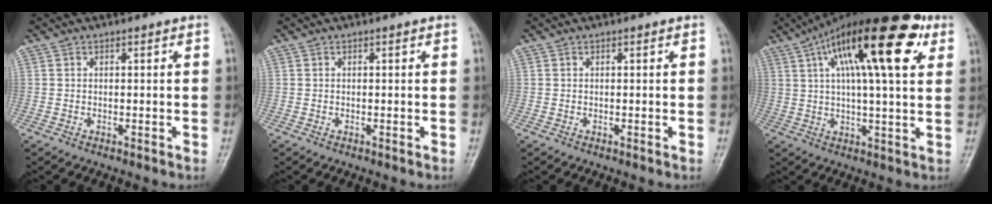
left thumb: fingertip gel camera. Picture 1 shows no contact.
{"total": 0.0}
{"total": 0.0}
{"total": 22.3, "force": [8.9, 6.8, 19.3], "torque": [-0.296, 0.013, 0.134]}